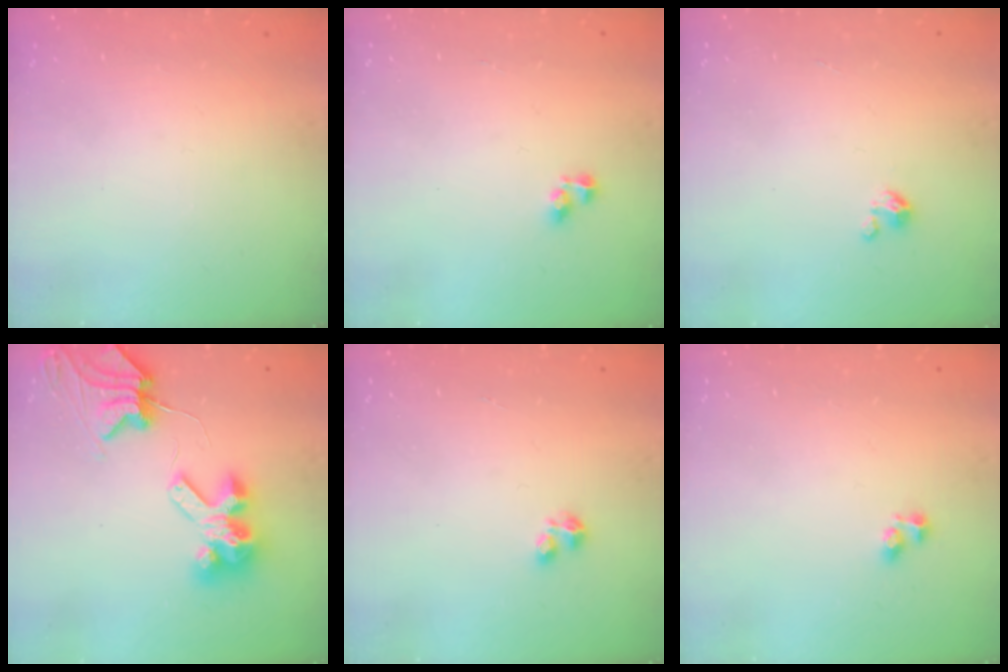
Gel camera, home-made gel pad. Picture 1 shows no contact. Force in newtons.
{"total": 4.0, "press": 3.9, "slide": 0.7}
{"total": 2.5, "press": 2.5, "slide": 0.3}
{"total": 7.8, "press": 7.7, "slide": 0.8}
{"total": 2.0, "press": 2.0, "slide": 0.4}
{"total": 3.0, "press": 2.7, "slide": 1.3}